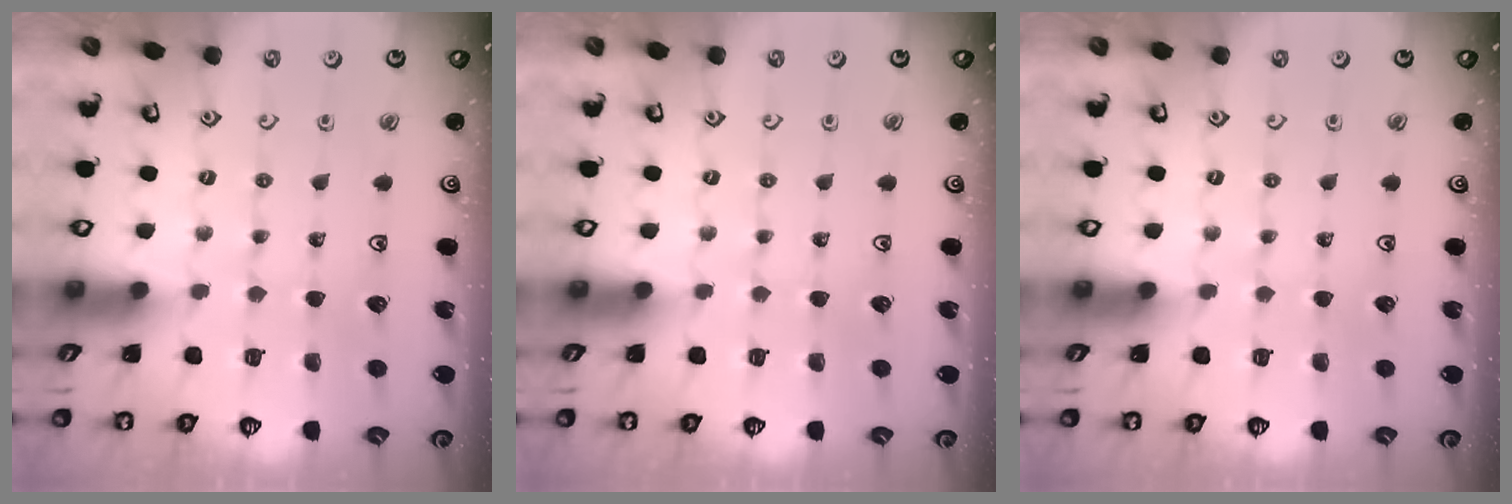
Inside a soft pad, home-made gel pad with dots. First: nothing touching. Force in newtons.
{"total": 0.0}
{"total": 0.0}